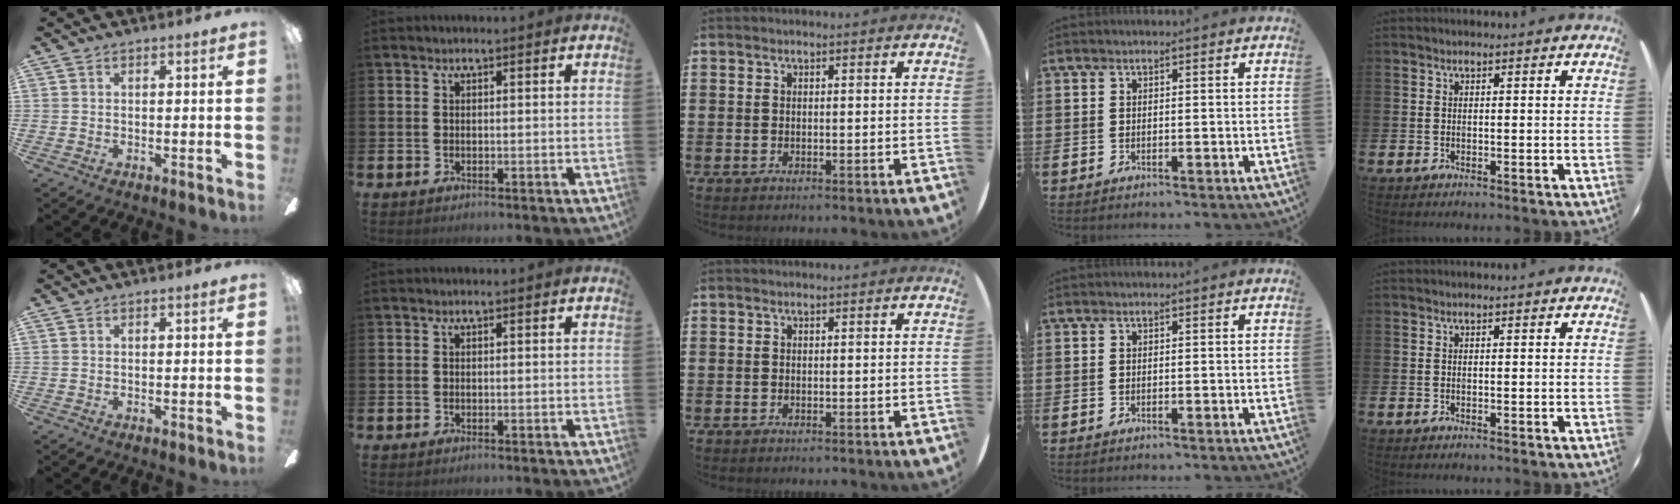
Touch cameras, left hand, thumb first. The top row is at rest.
{}